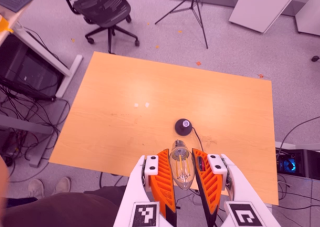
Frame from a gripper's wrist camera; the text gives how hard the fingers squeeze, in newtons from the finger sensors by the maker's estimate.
{"total": 13.3, "left": 13.7, "right": 12.8}